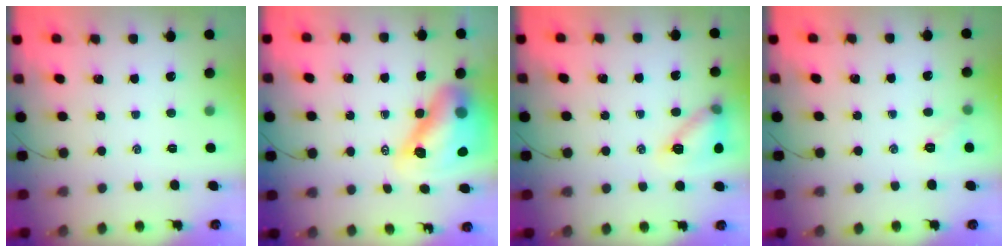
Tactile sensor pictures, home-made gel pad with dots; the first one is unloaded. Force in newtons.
{"total": 16.0, "press": 15.4, "slide": 4.4}
{"total": 12.7, "press": 12.7, "slide": 0.9}
{"total": 5.7, "press": 5.6, "slide": 1.4}